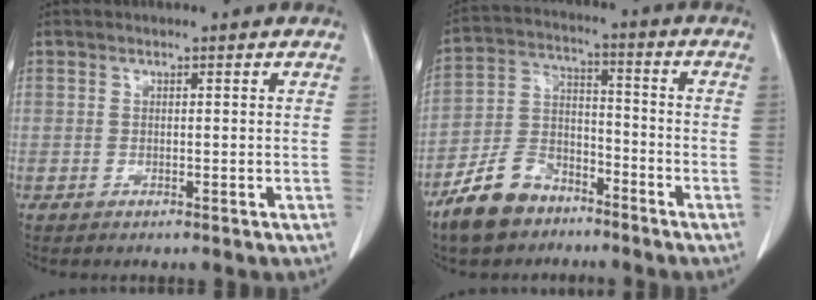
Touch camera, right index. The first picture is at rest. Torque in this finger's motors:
{"motor_torque": [-0.25, -0.30, -0.42, -0.21]}